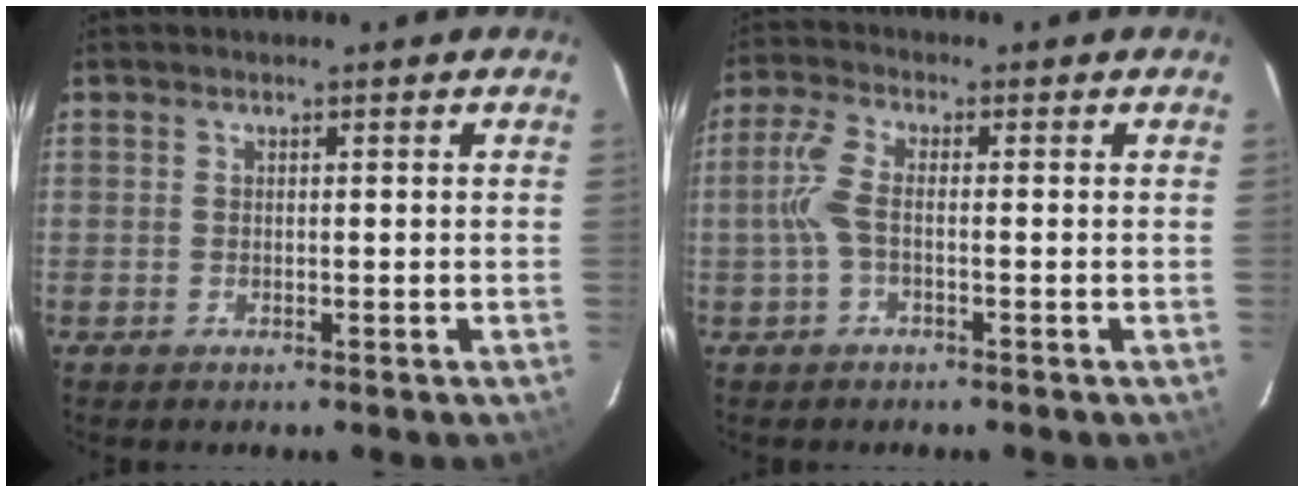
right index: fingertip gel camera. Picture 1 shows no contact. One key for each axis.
{"total": 4.3, "fx": -0.8, "fy": 1.2, "fz": 4.1, "tx": -0.097, "ty": 0.007, "tz": -0.017}